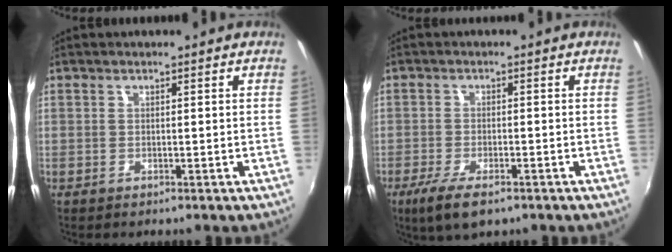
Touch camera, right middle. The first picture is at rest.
{"total": 7.0, "force": [-4.4, 2.3, 4.9], "torque": [-0.114, -0.025, -0.079]}